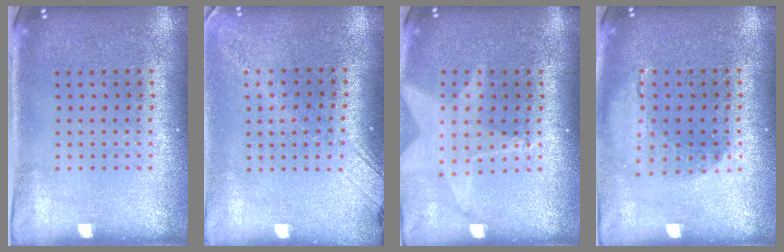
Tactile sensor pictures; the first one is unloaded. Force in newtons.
{"total": 1.8, "press": 1.4, "slide": 1.2}
{"total": 1.8, "press": 1.5, "slide": 1.0}
{"total": 1.1, "press": 1.1, "slide": 0.2}